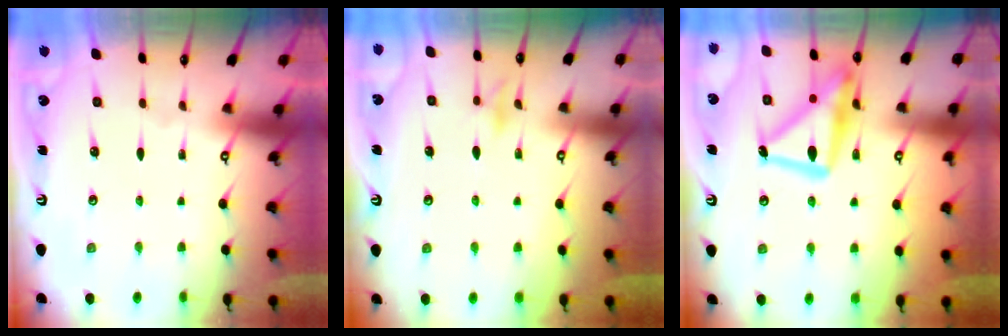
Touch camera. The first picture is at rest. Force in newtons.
{"total": 9.0, "press": 9.0, "slide": 0.3}
{"total": 18.9, "press": 18.8, "slide": 1.9}